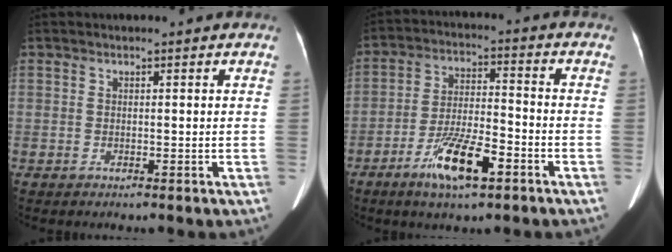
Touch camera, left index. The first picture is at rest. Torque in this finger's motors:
{"motor_torque": [0.83, 0.50, 0.22, 0.21]}